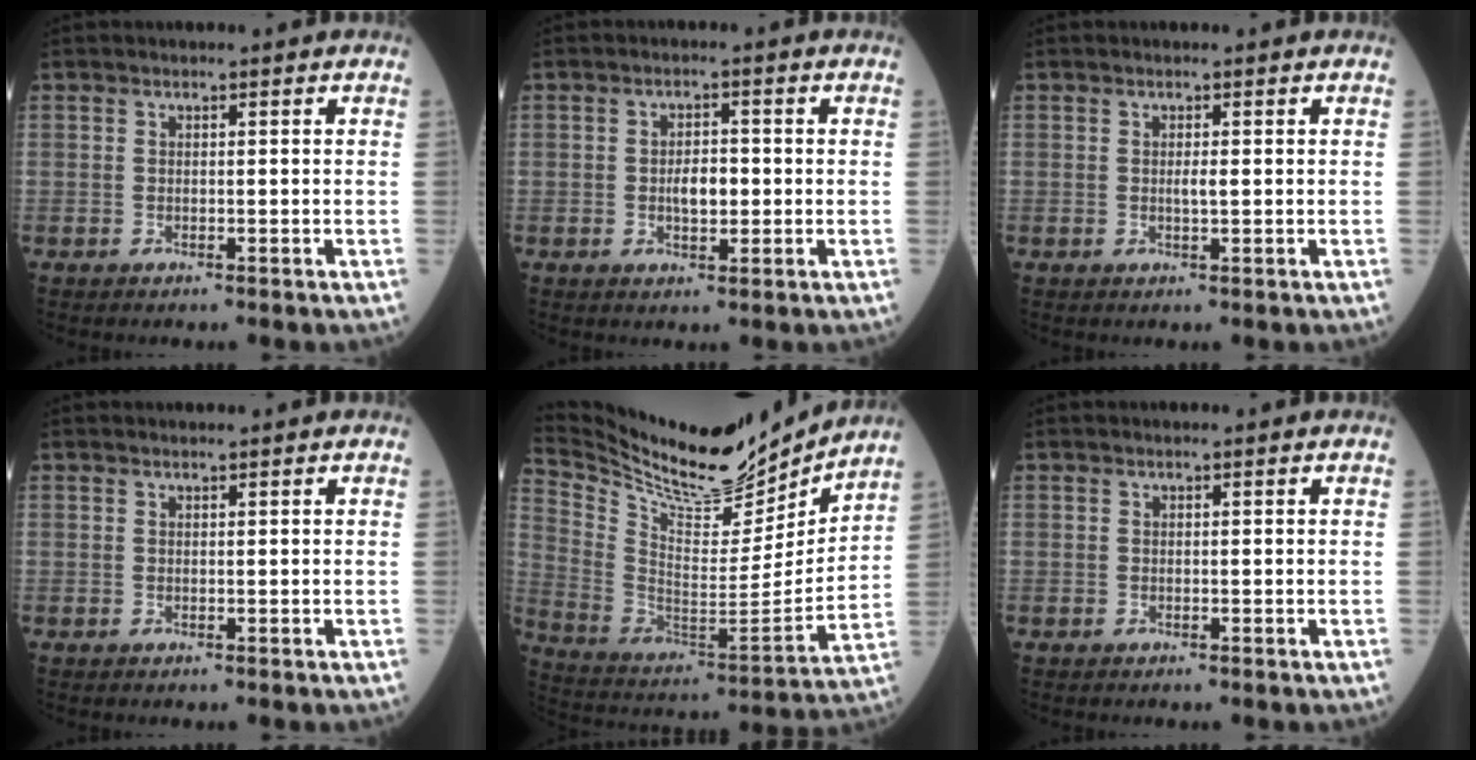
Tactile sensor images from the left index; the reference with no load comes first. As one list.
[{"total": 3.4, "force": [-0.2, 1.5, 3.0], "torque": [-0.054, 0.002, -0.004]}, {"total": 1.0, "force": [0.2, 0.0, 1.0], "torque": [-0.023, -0.002, 0.004]}, {"total": 0.8, "force": [0.8, -0.1, 0.2], "torque": [-0.008, 0.004, 0.016]}, {"total": 21.7, "force": [20.2, 3.7, 7.0], "torque": [-0.146, -0.042, 0.331]}, {"total": 0.0}]